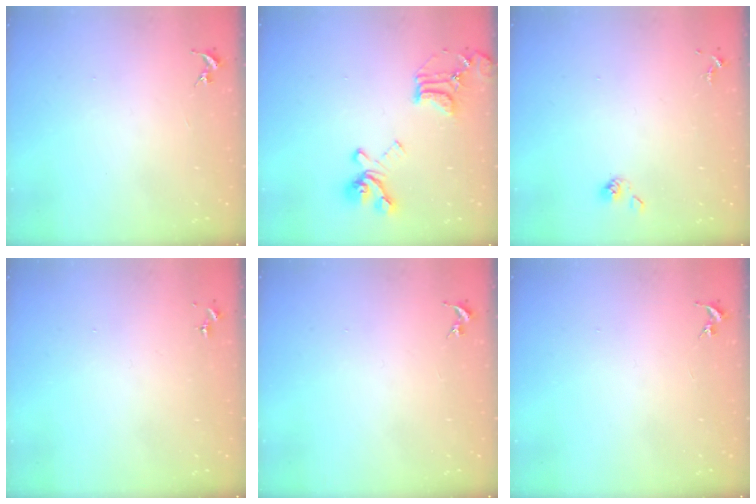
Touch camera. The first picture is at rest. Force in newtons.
{"total": 18.0, "press": 17.9, "slide": 1.9}
{"total": 3.6, "press": 3.4, "slide": 1.2}
{"total": 0.0}
{"total": 0.0}
{"total": 0.0}